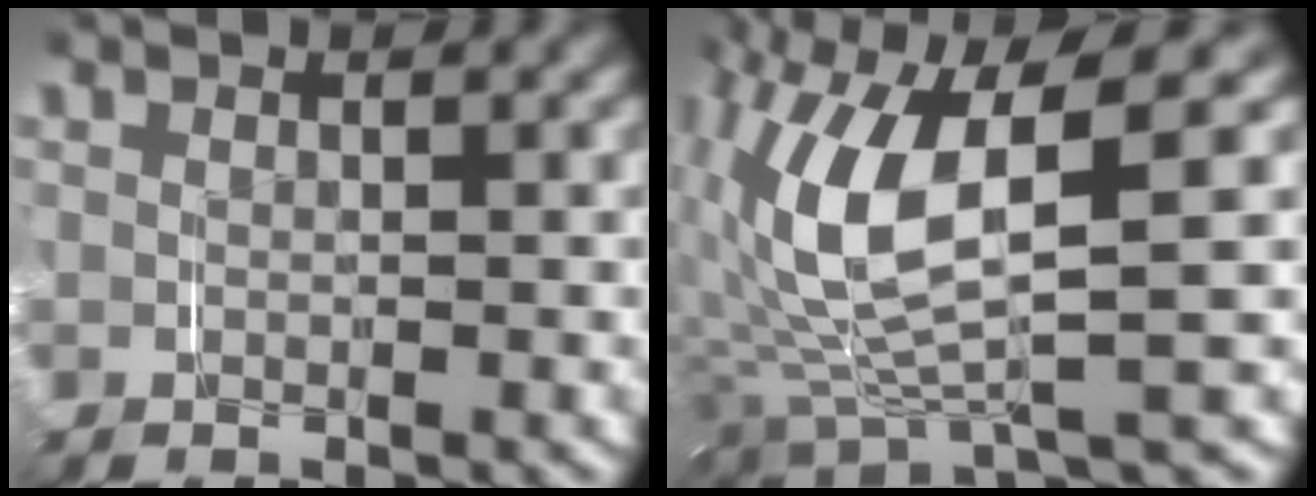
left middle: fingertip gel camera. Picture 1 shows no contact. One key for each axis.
{"total": 9.3, "fx": 1.2, "fy": 4.2, "fz": 8.2, "tx": -0.173, "ty": -0.006, "tz": 0.024}